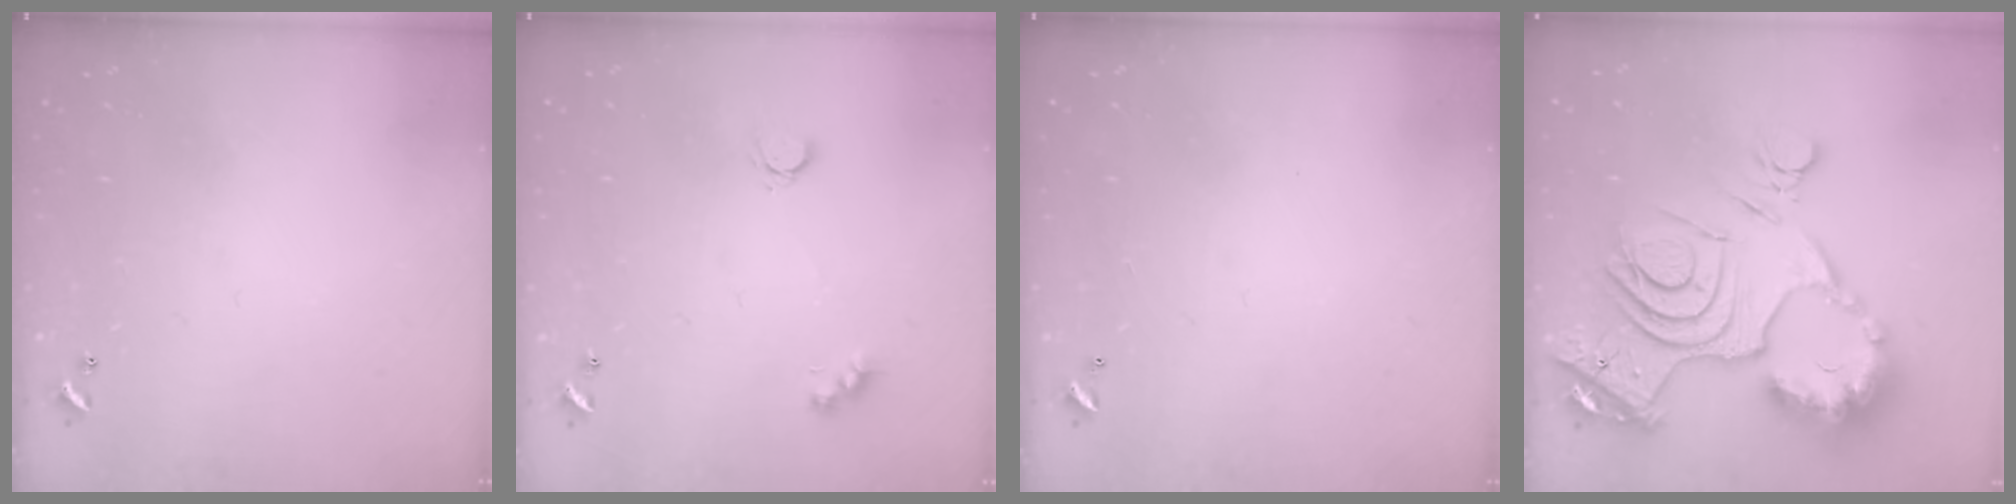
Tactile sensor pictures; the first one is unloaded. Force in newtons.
{"total": 3.0, "press": 3.0, "slide": 0.5}
{"total": 3.0, "press": 3.0, "slide": 0.1}
{"total": 23.7, "press": 23.5, "slide": 2.6}